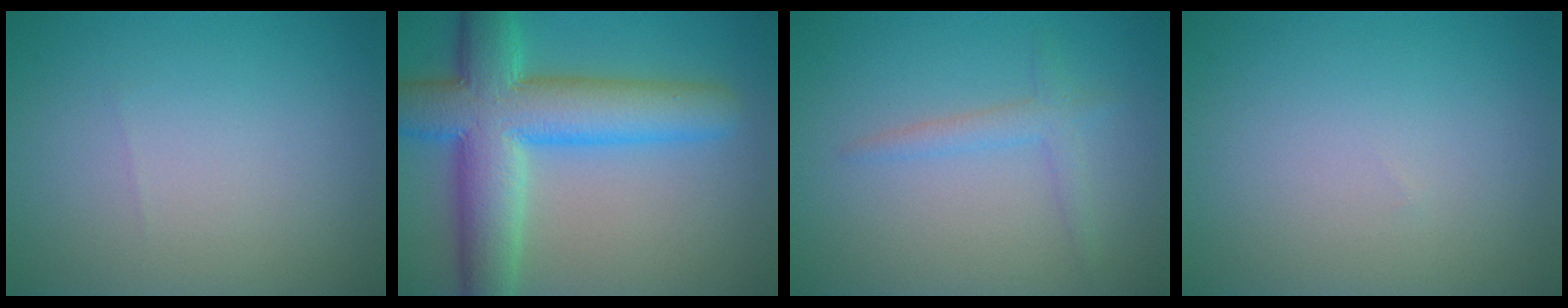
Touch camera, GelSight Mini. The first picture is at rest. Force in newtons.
{"total": 10.4, "press": 10.4, "slide": 0.4}
{"total": 1.8, "press": 1.8, "slide": 0.1}
{"total": 0.0}